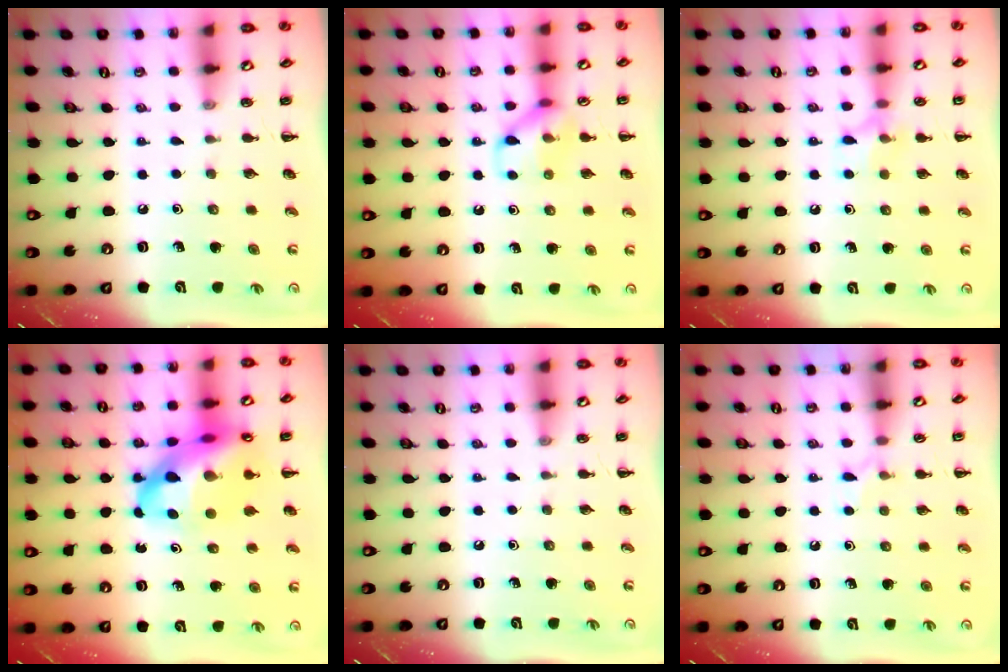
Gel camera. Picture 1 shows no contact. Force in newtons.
{"total": 9.5, "press": 9.5, "slide": 0.2}
{"total": 7.5, "press": 7.4, "slide": 1.4}
{"total": 19.6, "press": 19.0, "slide": 4.7}
{"total": 0.0}
{"total": 5.6, "press": 5.3, "slide": 1.8}